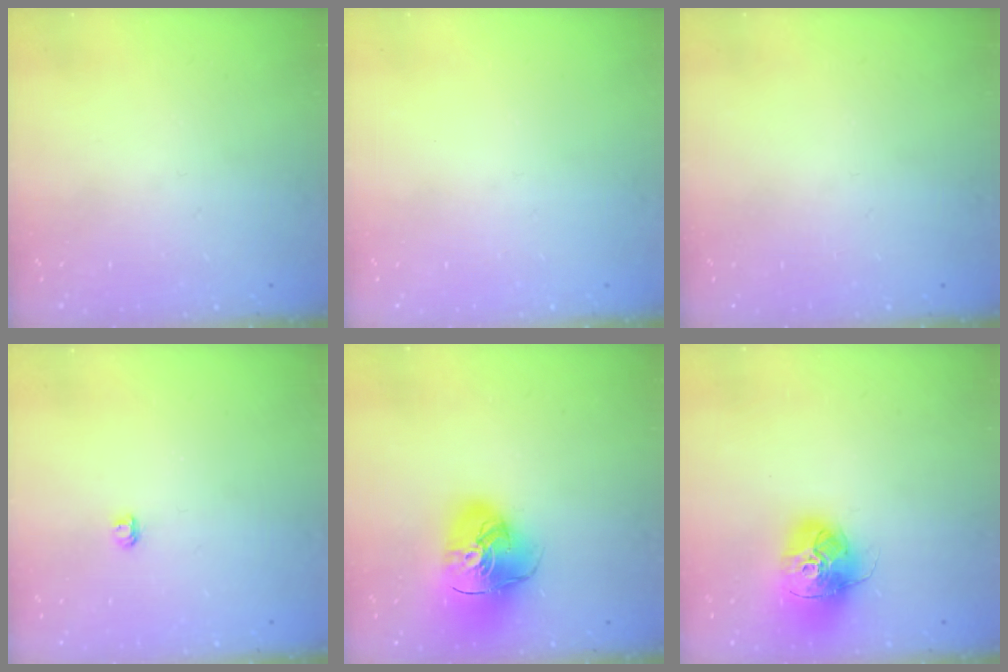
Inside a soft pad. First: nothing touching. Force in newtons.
{"total": 0.0}
{"total": 0.0}
{"total": 2.9, "press": 2.9, "slide": 0.3}
{"total": 17.2, "press": 17.1, "slide": 2.0}
{"total": 17.2, "press": 17.1, "slide": 2.0}